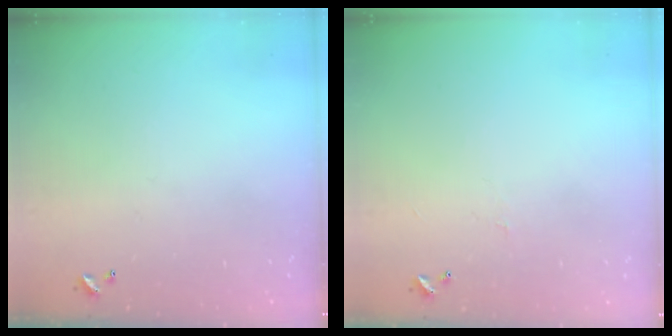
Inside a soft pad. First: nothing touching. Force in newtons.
{"total": 0.8, "press": 0.7, "slide": 0.5}